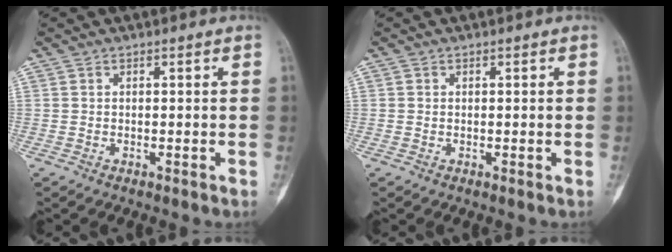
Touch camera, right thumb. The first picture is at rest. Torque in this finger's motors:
{"motor_torque": [-0.28, 0.02, 0.00, -0.16, -0.07]}